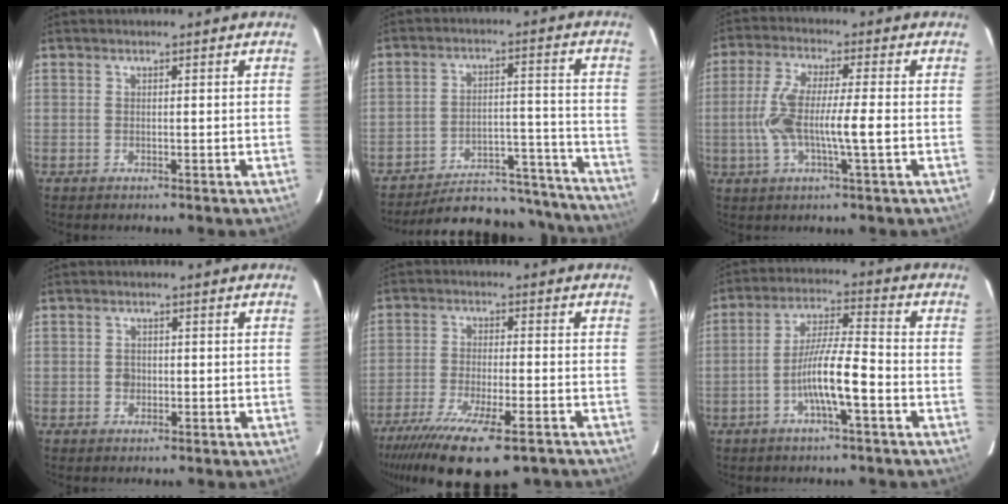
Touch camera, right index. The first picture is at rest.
{"total": 21.6, "force": [-20.6, 4.3, 4.9], "torque": [-0.048, 0.016, -0.277]}
{"total": 9.1, "force": [-1.4, 0.7, 9.0], "torque": [-0.184, 0.005, -0.031]}
{"total": 1.3, "force": [-0.3, 1.1, 0.7], "torque": [-0.012, 0.003, -0.002]}
{"total": 17.4, "force": [-12.8, 3.0, 11.4], "torque": [-0.176, -0.041, -0.202]}
{"total": 8.9, "force": [-3.2, 0.7, 8.3], "torque": [-0.157, 0.009, -0.060]}